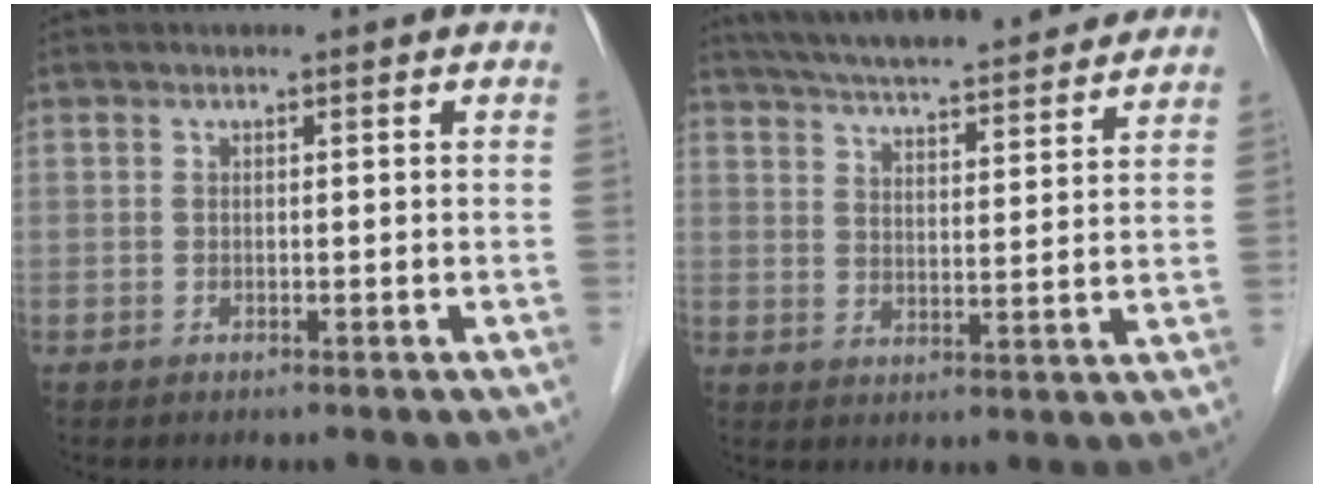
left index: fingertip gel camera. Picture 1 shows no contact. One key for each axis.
{"total": 22.3, "fx": 20.1, "fy": 2.9, "fz": 9.3, "tx": -0.152, "ty": 0.023, "tz": 0.279}